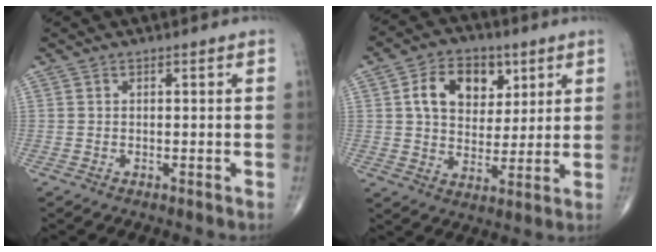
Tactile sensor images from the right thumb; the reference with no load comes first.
{"total": 12.3, "force": [4.3, 8.7, 7.6], "torque": [-0.085, -0.008, 0.073]}